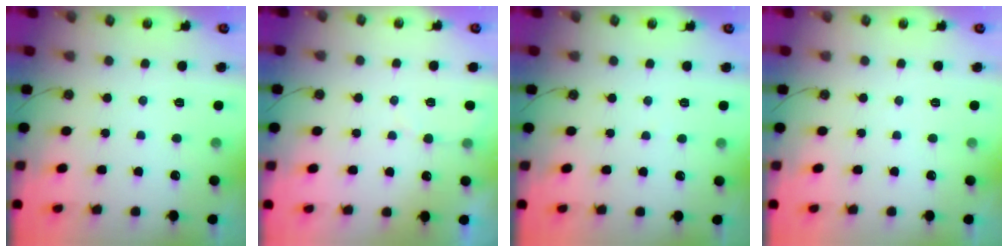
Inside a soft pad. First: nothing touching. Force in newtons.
{"total": 2.8, "press": 2.8, "slide": 0.3}
{"total": 4.0, "press": 4.0, "slide": 0.5}
{"total": 0.0}